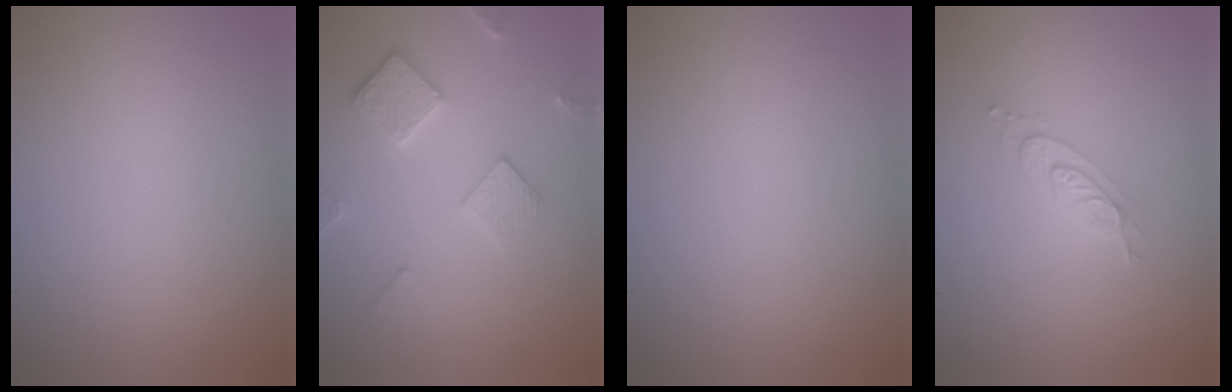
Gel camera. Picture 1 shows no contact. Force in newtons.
{"total": 3.4, "press": 3.1, "slide": 1.3}
{"total": 0.0}
{"total": 2.2, "press": 2.2, "slide": 0.3}